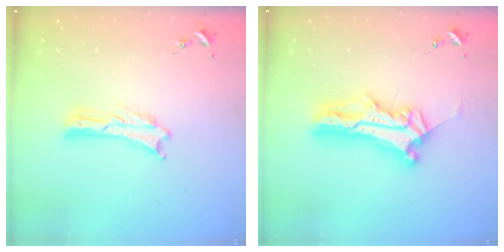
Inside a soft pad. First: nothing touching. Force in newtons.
{"total": 10.1, "press": 10.0, "slide": 0.7}